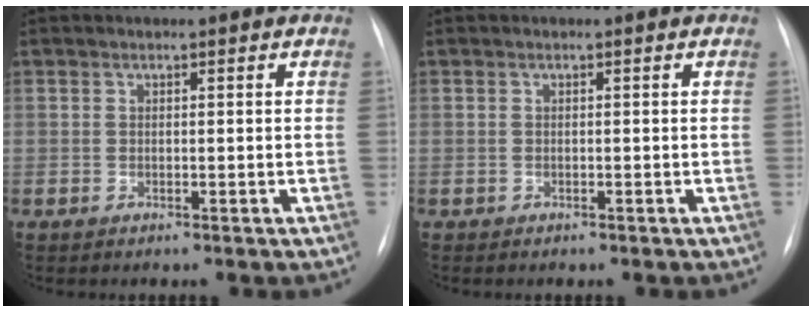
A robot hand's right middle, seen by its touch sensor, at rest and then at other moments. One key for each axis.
{"total": 0.0}